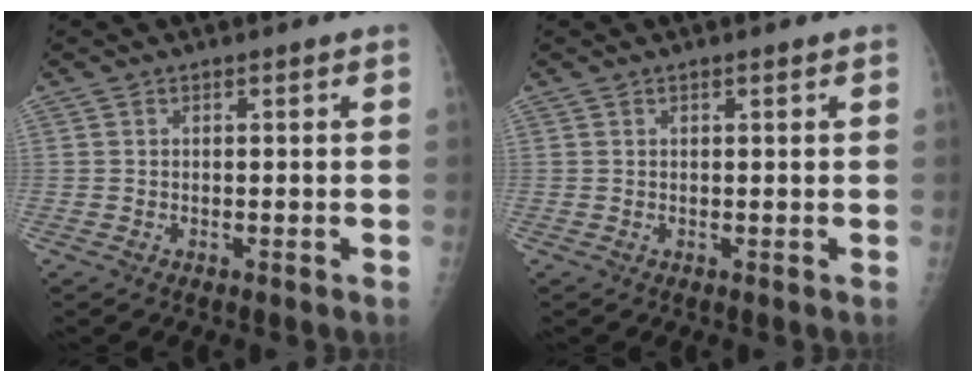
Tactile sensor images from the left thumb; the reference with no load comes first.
{"total": 0.5, "force": [0.3, 0.1, 0.4], "torque": [-0.005, 0.000, 0.005]}